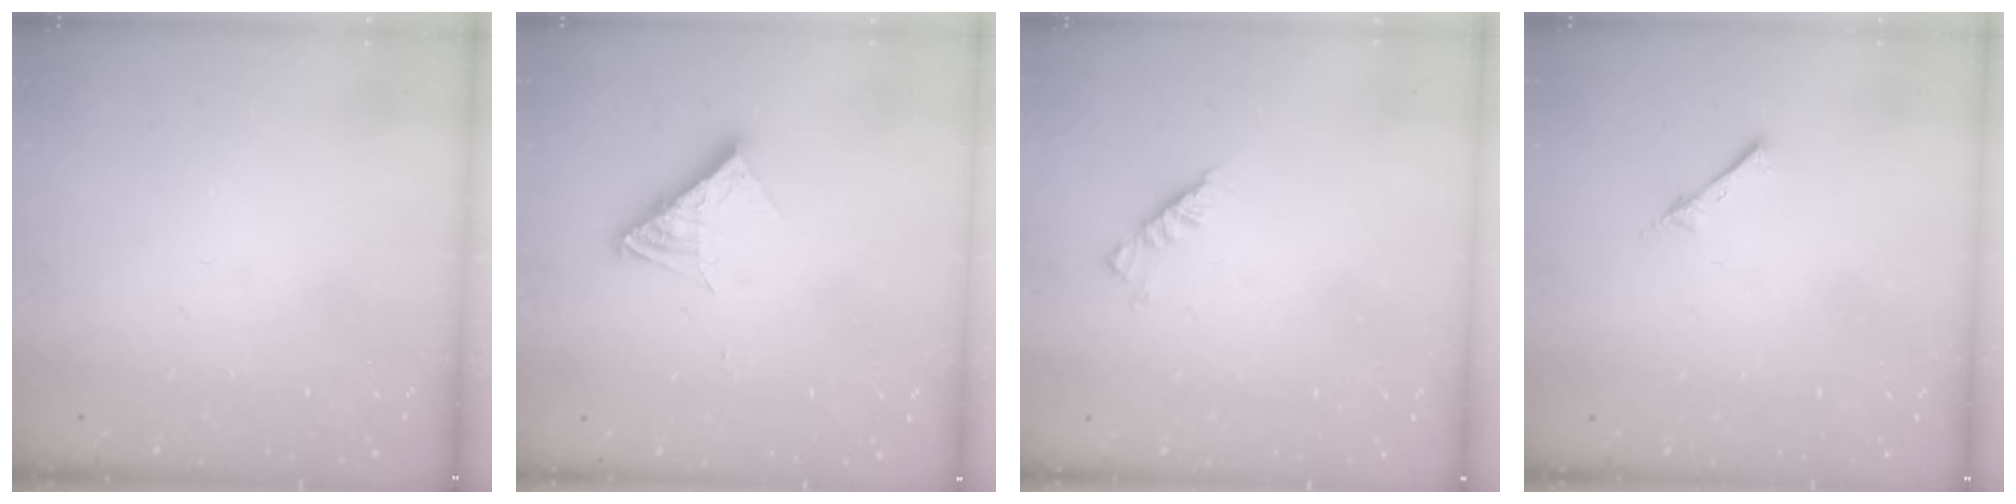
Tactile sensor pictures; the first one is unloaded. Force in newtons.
{"total": 10.7, "press": 10.7, "slide": 0.9}
{"total": 3.0, "press": 2.9, "slide": 0.8}
{"total": 2.8, "press": 2.8, "slide": 0.3}